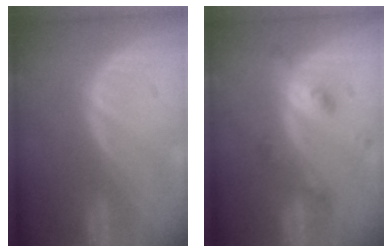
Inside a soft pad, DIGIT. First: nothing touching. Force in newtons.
{"total": 4.4, "press": 3.9, "slide": 2.0}